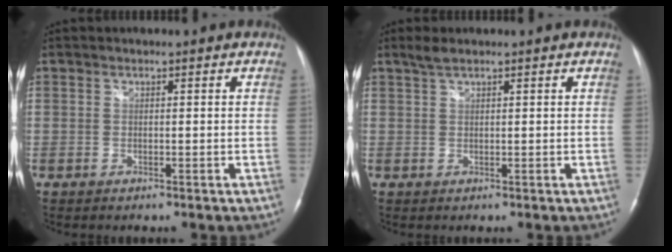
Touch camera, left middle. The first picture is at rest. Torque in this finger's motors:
{"motor_torque": [0.22, -0.06, -0.04, 0.01]}